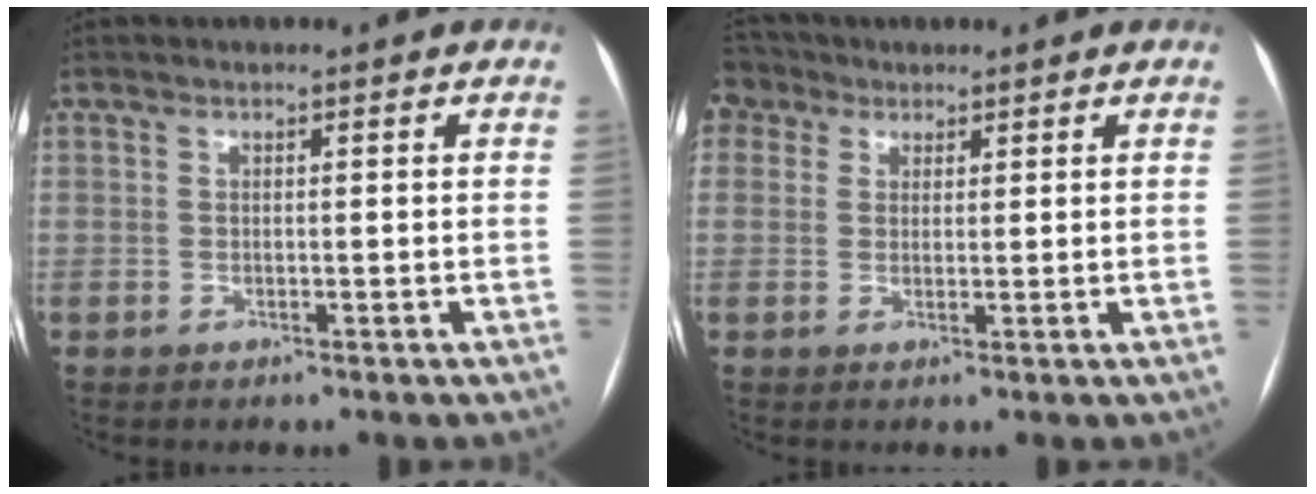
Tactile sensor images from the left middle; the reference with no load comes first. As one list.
[{"total": 4.3, "force": [2.7, 3.3, 0.7], "torque": [-0.020, 0.026, 0.054]}]